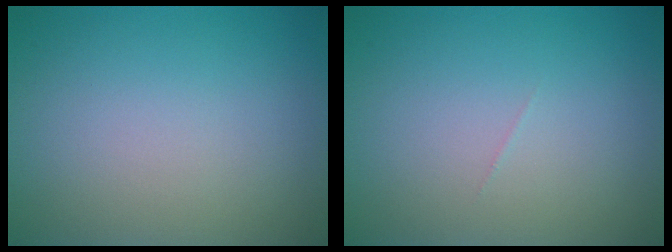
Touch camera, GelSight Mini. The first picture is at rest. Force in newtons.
{"total": 0.0}